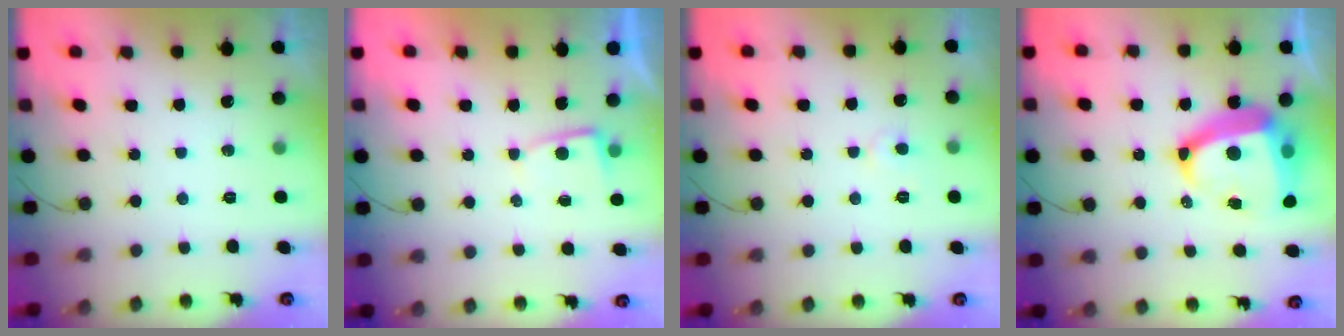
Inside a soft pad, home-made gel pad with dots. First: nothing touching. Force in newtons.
{"total": 2.2, "press": 2.2, "slide": 0.4}
{"total": 3.9, "press": 3.8, "slide": 0.5}
{"total": 17.4, "press": 17.3, "slide": 2.0}